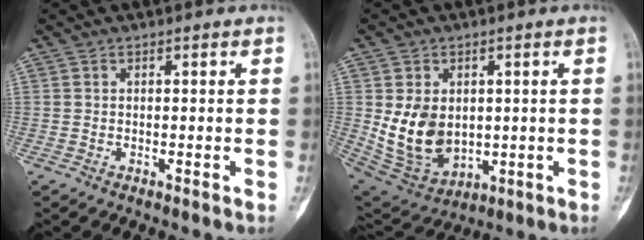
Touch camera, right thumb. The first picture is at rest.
{"total": 12.1, "force": [0.6, 8.9, 8.1], "torque": [-0.116, -0.012, 0.038]}